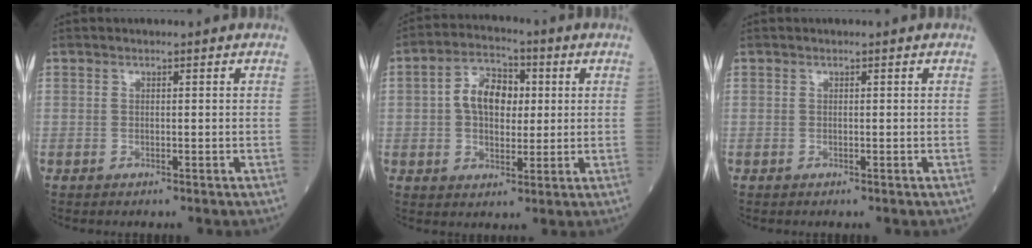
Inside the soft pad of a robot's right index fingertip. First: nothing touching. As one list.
[{"total": 8.4, "force": [1.1, 5.2, 6.5], "torque": [-0.120, 0.024, 0.018]}, {"total": 0.0}]